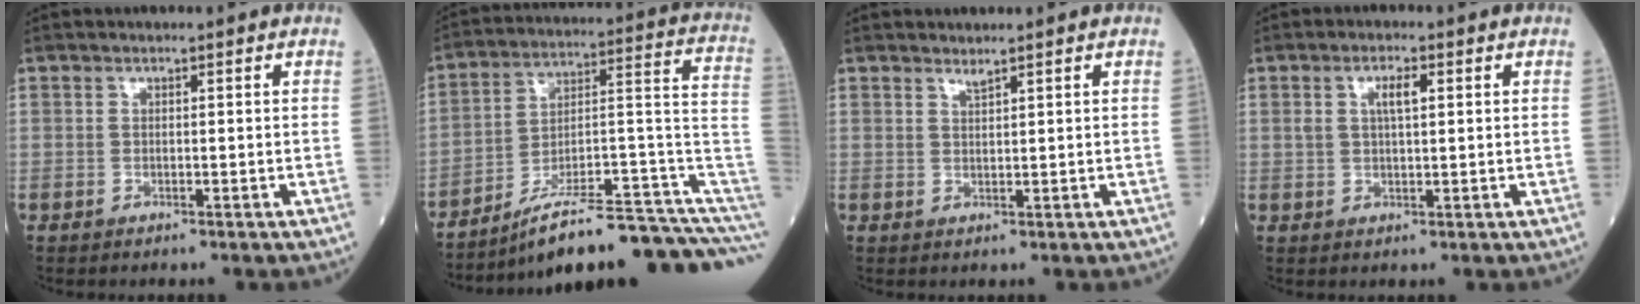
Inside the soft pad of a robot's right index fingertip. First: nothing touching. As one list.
[{"total": 20.5, "force": [-15.9, 0.8, 12.9], "torque": [-0.114, 0.051, -0.241]}, {"total": 1.0, "force": [0.9, -0.2, 0.3], "torque": [-0.009, -0.008, 0.018]}, {"total": 3.4, "force": [1.1, 1.0, 3.0], "torque": [-0.058, 0.005, 0.021]}]